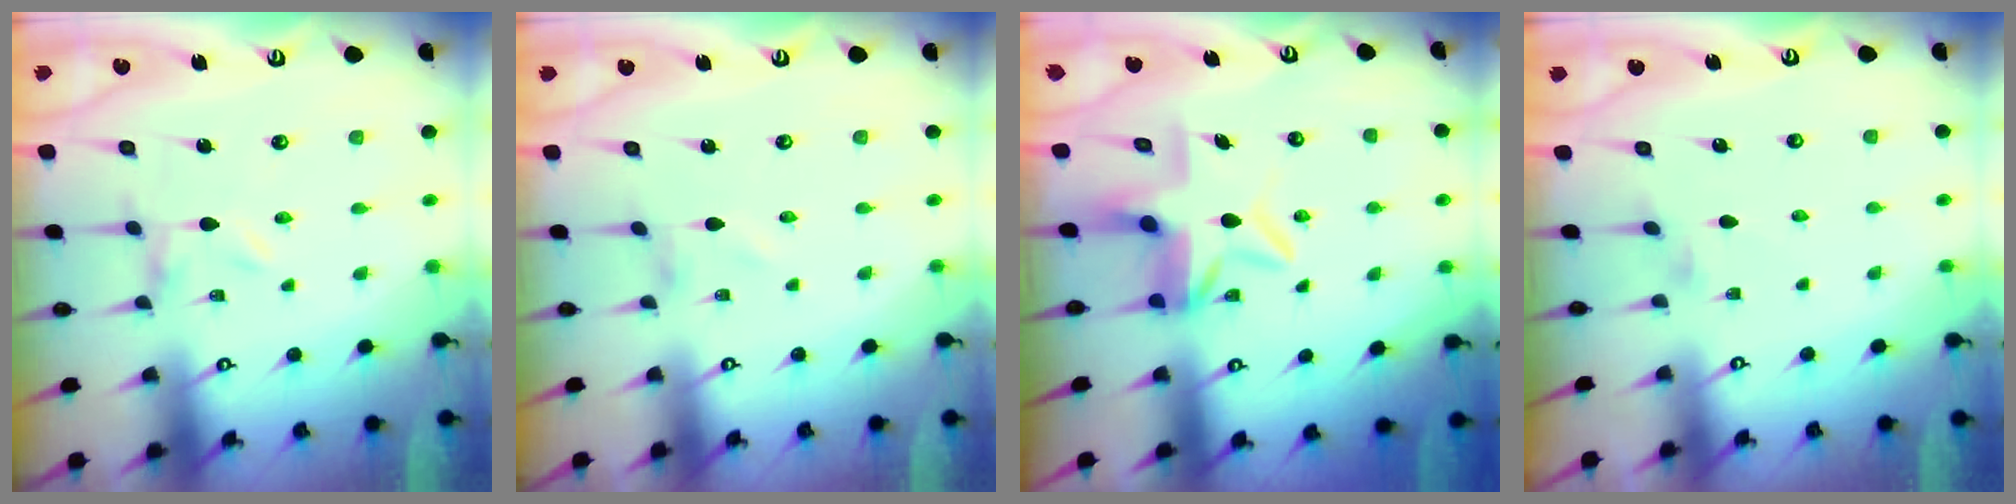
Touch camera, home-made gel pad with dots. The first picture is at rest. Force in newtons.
{"total": 1.3, "press": 1.3, "slide": 0.1}
{"total": 6.3, "press": 6.1, "slide": 1.4}
{"total": 0.9, "press": 0.8, "slide": 0.3}